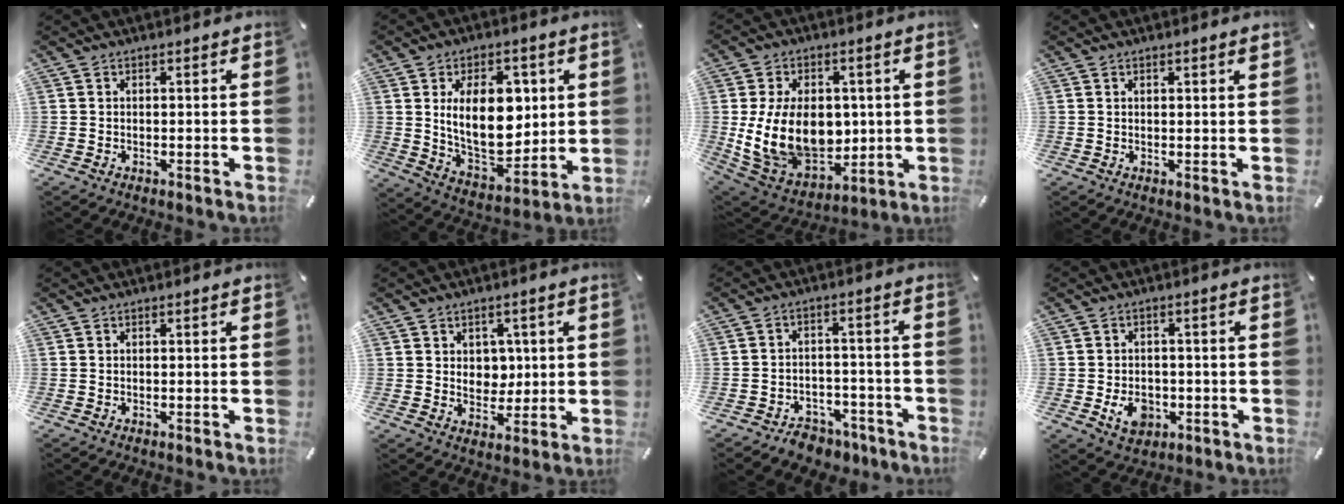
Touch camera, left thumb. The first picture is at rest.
{"total": 17.5, "force": [3.2, 10.7, 13.5], "torque": [-0.223, -0.012, 0.052]}
{"total": 18.7, "force": [0.4, 13.6, 12.9], "torque": [-0.255, -0.016, 0.019]}
{"total": 1.0, "force": [0.5, 0.1, 0.8], "torque": [-0.014, 0.000, 0.009]}
{"total": 0.0}
{"total": 5.7, "force": [1.6, 4.9, 2.3], "torque": [-0.018, -0.004, 0.022]}
{"total": 6.4, "force": [-4.7, 3.9, 1.9], "torque": [-0.024, 0.034, -0.083]}
{"total": 6.5, "force": [-1.8, 5.2, 3.6], "torque": [-0.055, -0.002, -0.034]}